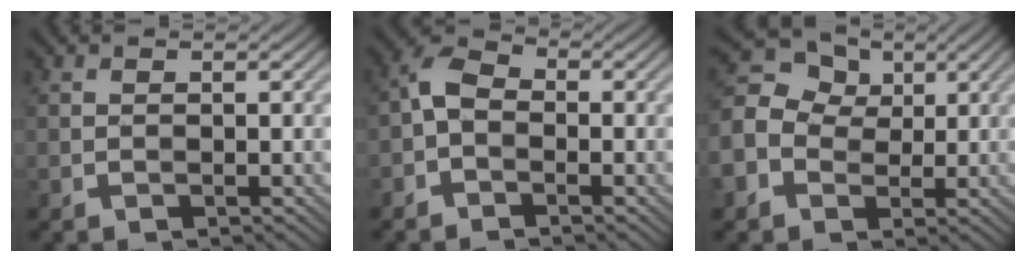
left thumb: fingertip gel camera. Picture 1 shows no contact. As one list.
[{"total": 3.8, "force": [-1.1, 2.7, 2.5], "torque": [-0.052, 0.014, -0.031]}, {"total": 11.7, "force": [0.0, 10.0, 6.1], "torque": [-0.175, 0.023, -0.024]}]